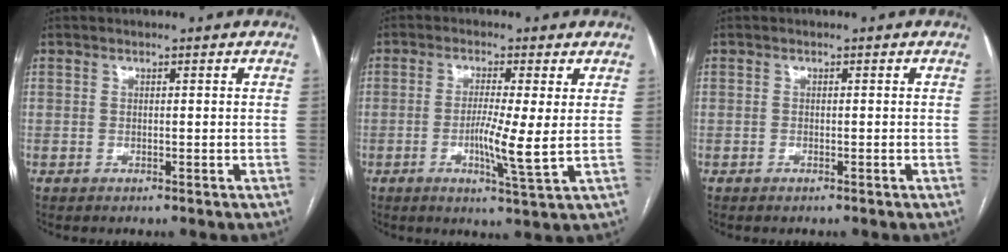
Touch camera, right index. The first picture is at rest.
{"total": 6.4, "force": [-0.5, -0.4, 6.4], "torque": [-0.117, -0.015, -0.012]}
{"total": 0.0}